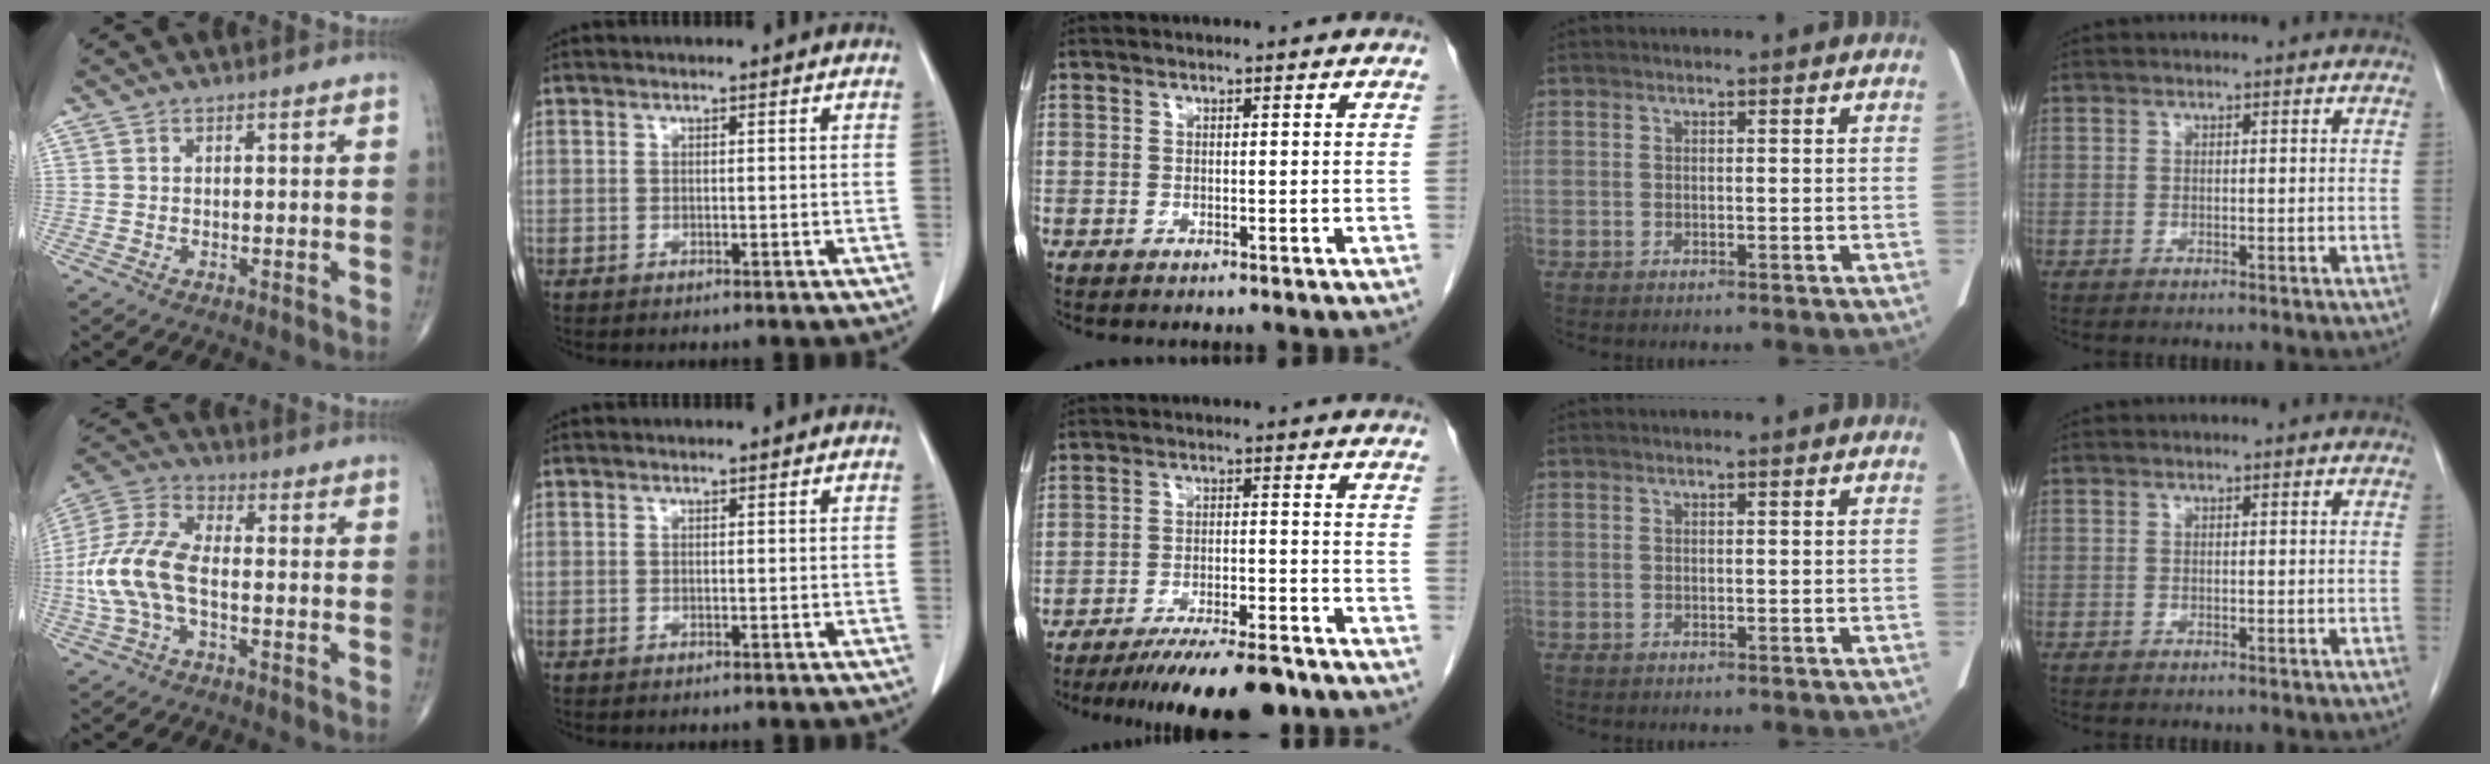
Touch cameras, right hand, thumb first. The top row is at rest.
{"thumb": {"total": 12.9, "force": [-2.2, 6.7, 10.8], "torque": [-0.245, 0.033, -0.047]}, "middle": {"total": 12.7, "force": [-10.6, 1.9, 6.8], "torque": [-0.096, -0.009, -0.163]}}